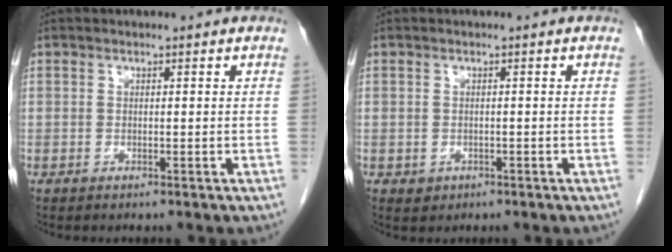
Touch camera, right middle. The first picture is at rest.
{"total": 1.3, "force": [-0.5, 1.2, 0.4], "torque": [-0.005, 0.003, -0.001]}